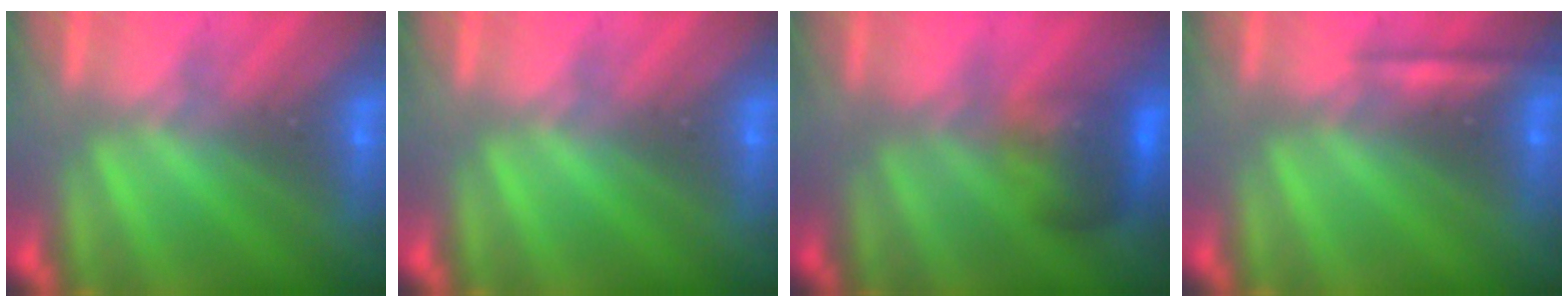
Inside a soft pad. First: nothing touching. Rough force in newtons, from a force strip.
{"total": 0.0}
{"total": 6.4}
{"total": 2.2}